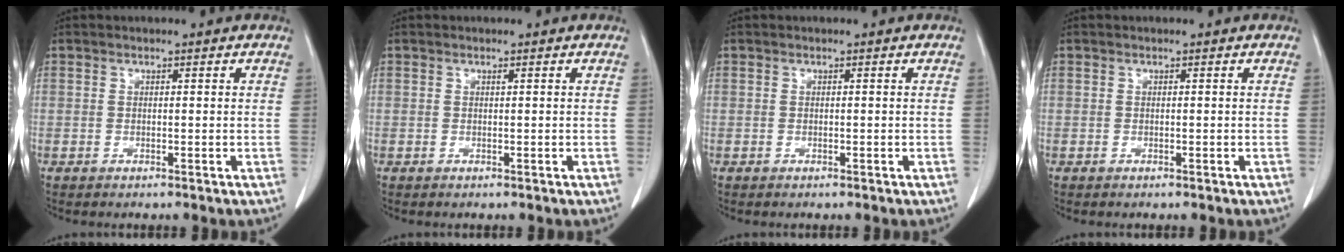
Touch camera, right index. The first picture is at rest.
{"total": 0.0}
{"total": 0.0}
{"total": 0.0}